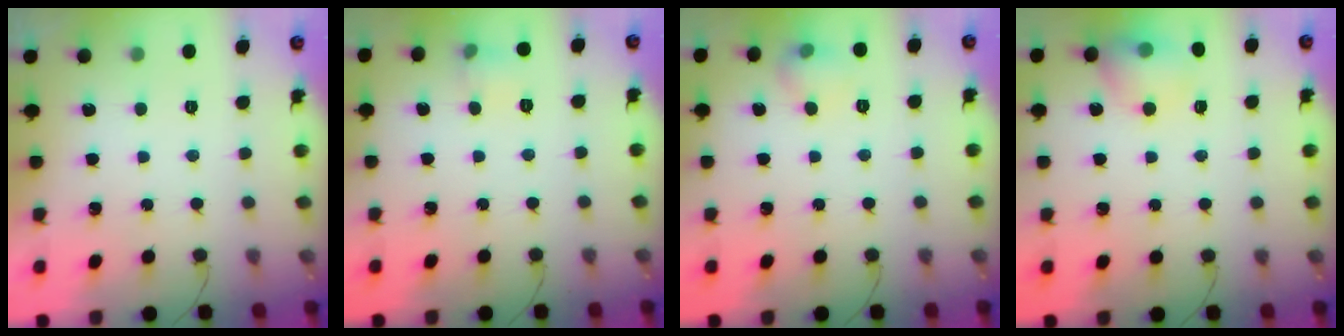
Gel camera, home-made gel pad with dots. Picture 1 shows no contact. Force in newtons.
{"total": 4.9, "press": 4.7, "slide": 1.6}
{"total": 6.0, "press": 5.8, "slide": 1.8}
{"total": 10.3, "press": 10.2, "slide": 1.5}